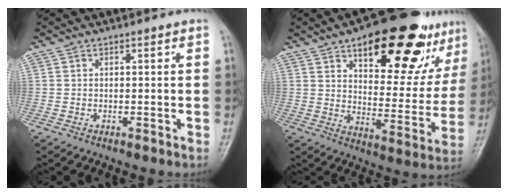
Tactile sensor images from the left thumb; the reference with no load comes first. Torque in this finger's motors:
{"motor_torque": [1.56, 1.50, 1.50, -1.27, 0.24]}